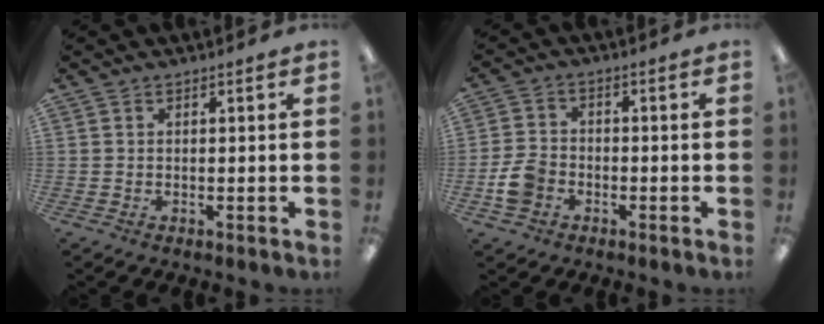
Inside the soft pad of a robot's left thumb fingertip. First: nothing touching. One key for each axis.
{"total": 6.3, "fx": -2.4, "fy": 4.8, "fz": 3.3, "tx": -0.071, "ty": 0.013, "tz": -0.045}